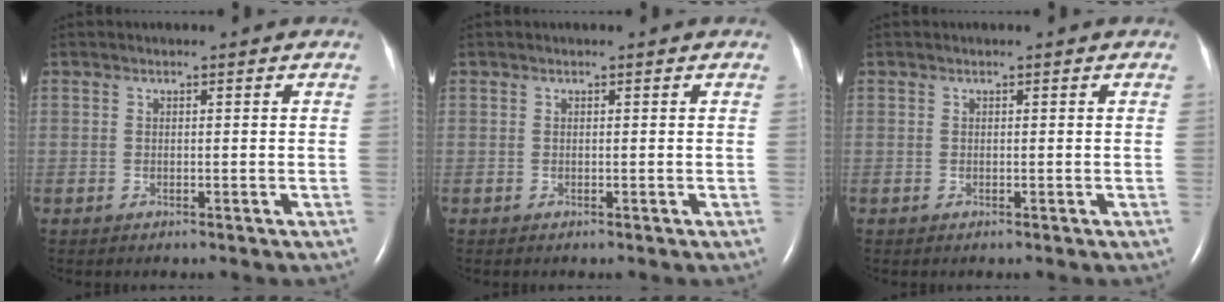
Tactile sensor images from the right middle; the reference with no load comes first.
{"total": 0.0}
{"total": 0.0}